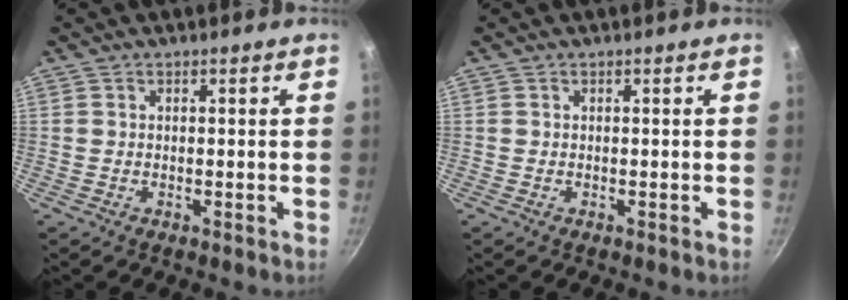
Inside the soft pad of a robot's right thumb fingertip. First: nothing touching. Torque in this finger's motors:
{"motor_torque": [-0.13, 0.13, -0.09, 0.09, 0.02]}